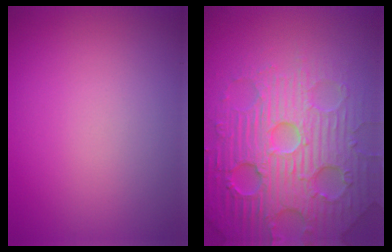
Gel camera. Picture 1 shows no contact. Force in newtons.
{"total": 7.6, "press": 7.4, "slide": 1.5}